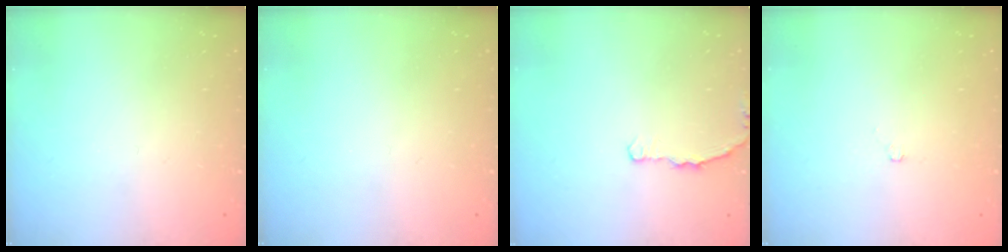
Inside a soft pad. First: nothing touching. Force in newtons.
{"total": 0.0}
{"total": 2.9, "press": 2.9, "slide": 0.4}
{"total": 1.8, "press": 1.8, "slide": 0.3}